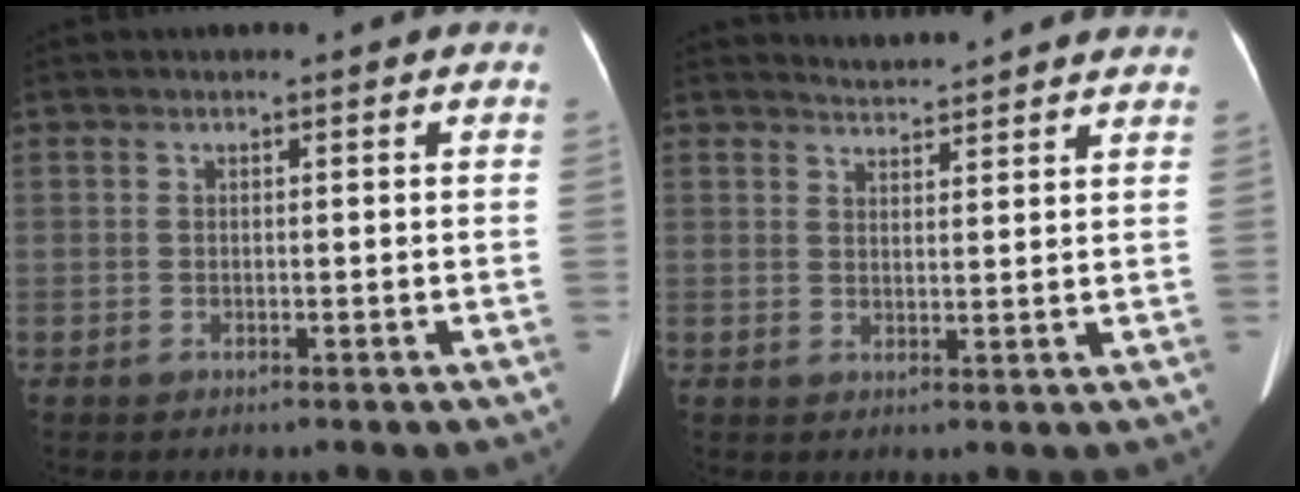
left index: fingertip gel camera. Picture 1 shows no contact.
{"total": 6.2, "force": [6.2, -0.1, 0.6], "torque": [-0.016, 0.012, 0.072]}